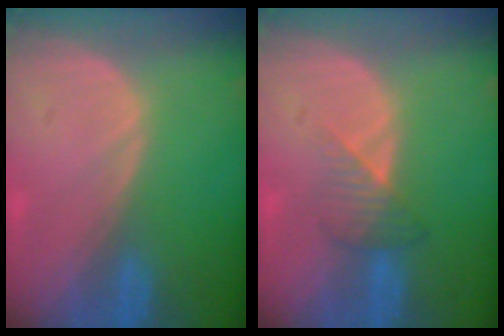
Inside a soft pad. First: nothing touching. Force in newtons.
{"total": 3.4, "press": 3.2, "slide": 1.1}